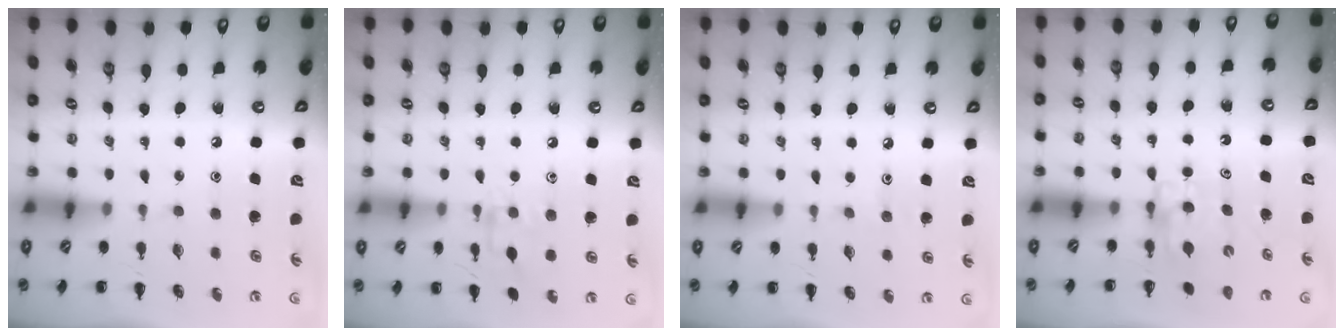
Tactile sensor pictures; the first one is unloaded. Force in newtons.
{"total": 7.8, "press": 7.7, "slide": 1.4}
{"total": 2.4, "press": 2.2, "slide": 1.0}
{"total": 5.2, "press": 5.2, "slide": 0.4}